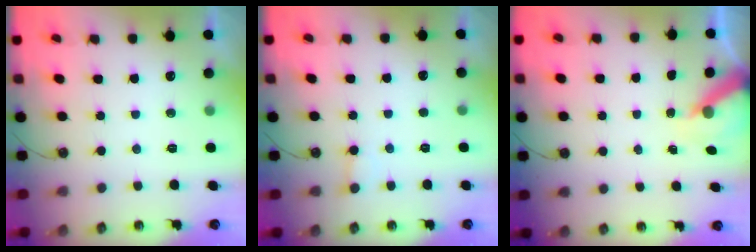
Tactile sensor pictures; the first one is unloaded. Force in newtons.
{"total": 1.9, "press": 1.9, "slide": 0.2}
{"total": 6.6, "press": 6.5, "slide": 0.4}